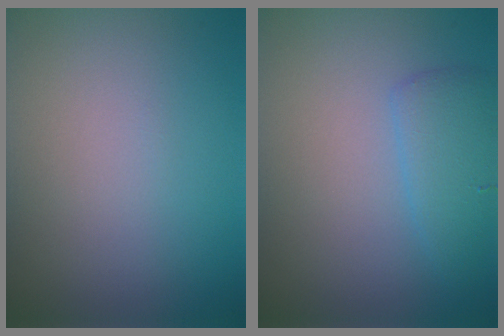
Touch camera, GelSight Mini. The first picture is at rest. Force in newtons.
{"total": 2.4, "press": 2.4, "slide": 0.3}